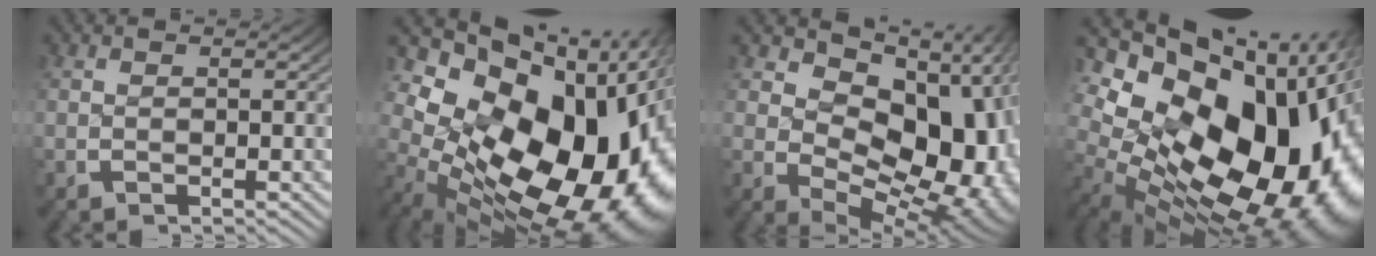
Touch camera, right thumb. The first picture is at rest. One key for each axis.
{"total": 24.7, "fx": -1.5, "fy": 16.4, "fz": 18.4, "tx": -0.296, "ty": -0.037, "tz": -0.013}
{"total": 16.9, "fx": -0.2, "fy": 10.8, "fz": 13.0, "tx": -0.196, "ty": -0.024, "tz": 0.003}
{"total": 27.4, "fx": -0.8, "fy": 18.7, "fz": 20.0, "tx": -0.333, "ty": -0.039, "tz": -0.007}